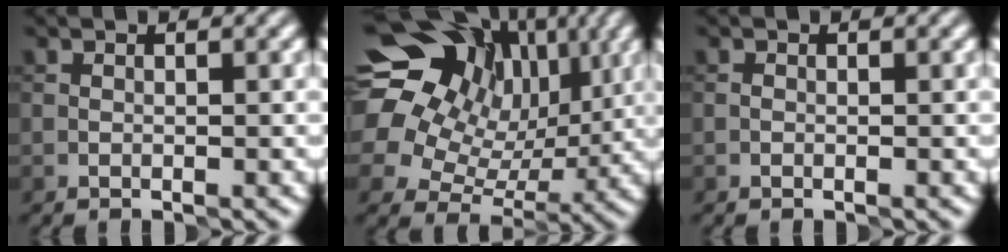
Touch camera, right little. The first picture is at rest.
{"total": 18.4, "force": [8.0, 14.1, 8.8], "torque": [-0.204, 0.058, 0.119]}
{"total": 0.0}